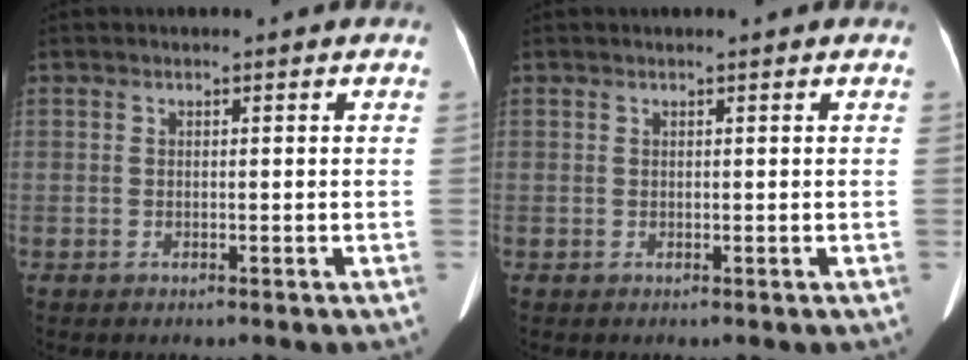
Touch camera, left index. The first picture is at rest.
{"total": 0.7, "force": [0.5, 0.1, 0.4], "torque": [-0.004, 0.008, 0.007]}